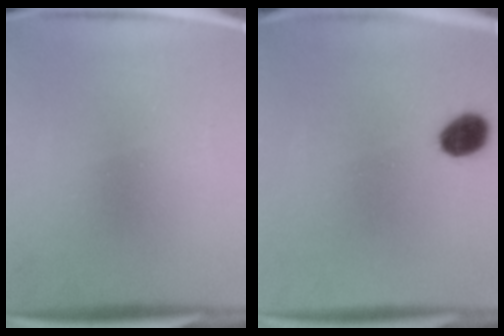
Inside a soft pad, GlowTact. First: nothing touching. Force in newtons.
{"total": 6.5}